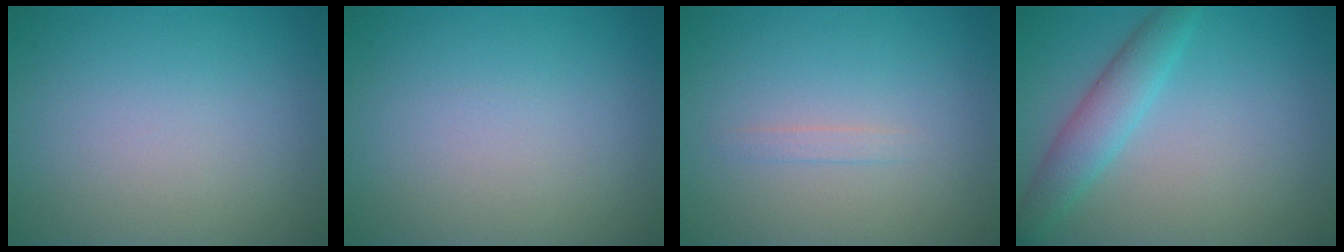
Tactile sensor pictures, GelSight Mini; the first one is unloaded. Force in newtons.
{"total": 0.0}
{"total": 0.7, "press": 0.7, "slide": 0.0}
{"total": 3.3, "press": 3.3, "slide": 0.1}